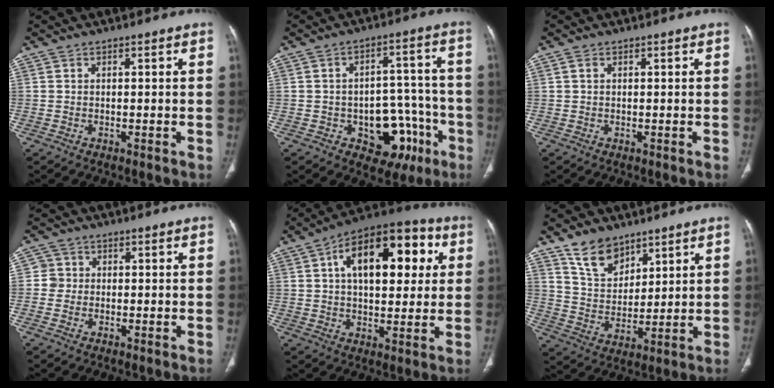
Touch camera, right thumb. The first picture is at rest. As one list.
[{"total": 13.9, "force": [-5.7, 8.8, 9.1], "torque": [-0.070, 0.047, -0.067]}, {"total": 0.7, "force": [0.2, 0.5, 0.4], "torque": [-0.008, 0.004, 0.004]}, {"total": 2.5, "force": [0.0, 2.5, 0.1], "torque": [0.020, 0.008, -0.005]}, {"total": 20.5, "force": [5.6, 10.9, 16.5], "torque": [-0.208, 0.019, 0.074]}, {"total": 9.7, "force": [6.9, 5.8, 3.7], "torque": [-0.036, -0.044, 0.135]}]